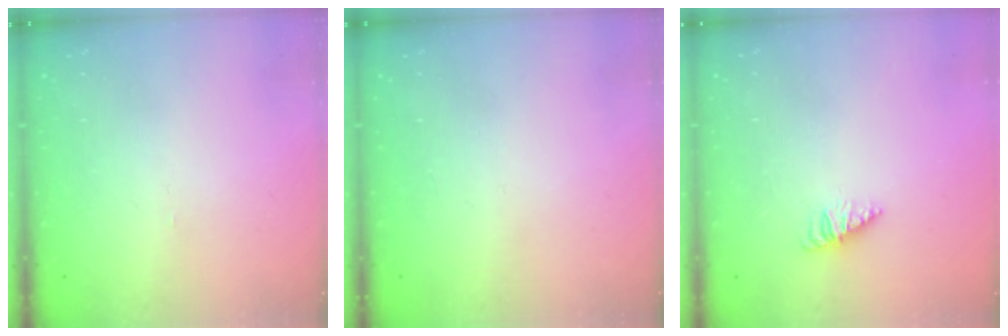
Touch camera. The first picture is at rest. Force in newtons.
{"total": 0.0}
{"total": 1.8, "press": 1.8, "slide": 0.4}